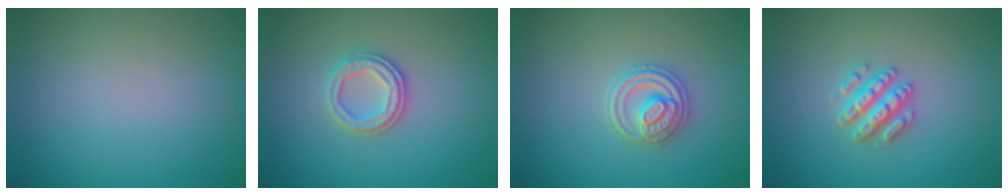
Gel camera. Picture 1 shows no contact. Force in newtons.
{"total": 2.6, "press": 2.5, "slide": 0.7}
{"total": 3.2, "press": 3.0, "slide": 1.0}
{"total": 2.9, "press": 2.8, "slide": 0.5}